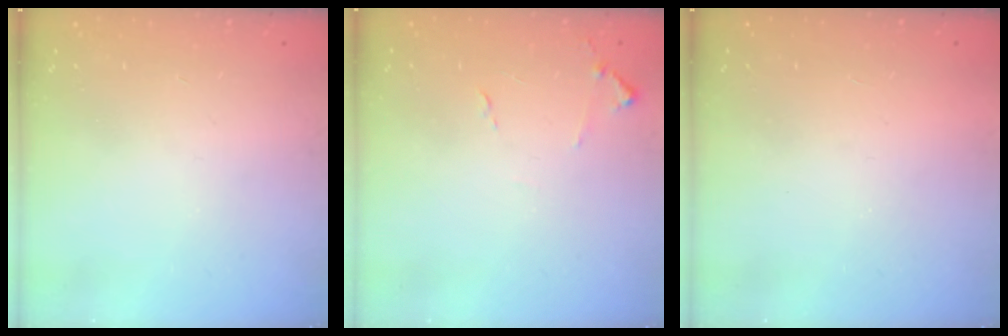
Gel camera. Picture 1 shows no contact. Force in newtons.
{"total": 7.9, "press": 7.8, "slide": 0.7}
{"total": 1.7, "press": 1.6, "slide": 0.1}